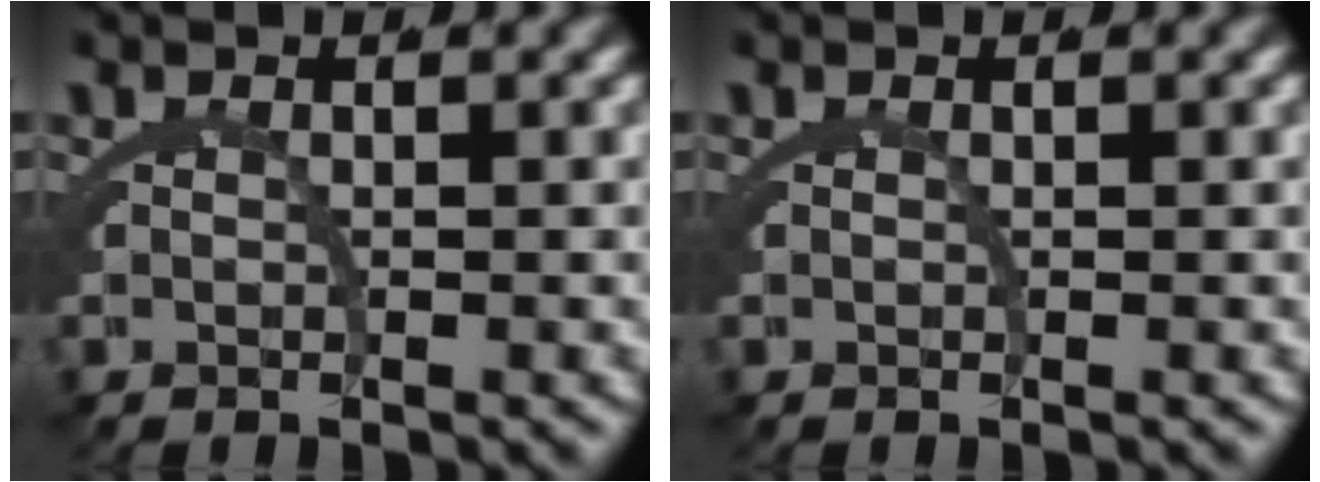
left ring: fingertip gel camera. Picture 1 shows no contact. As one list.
[{"total": 0.0}]